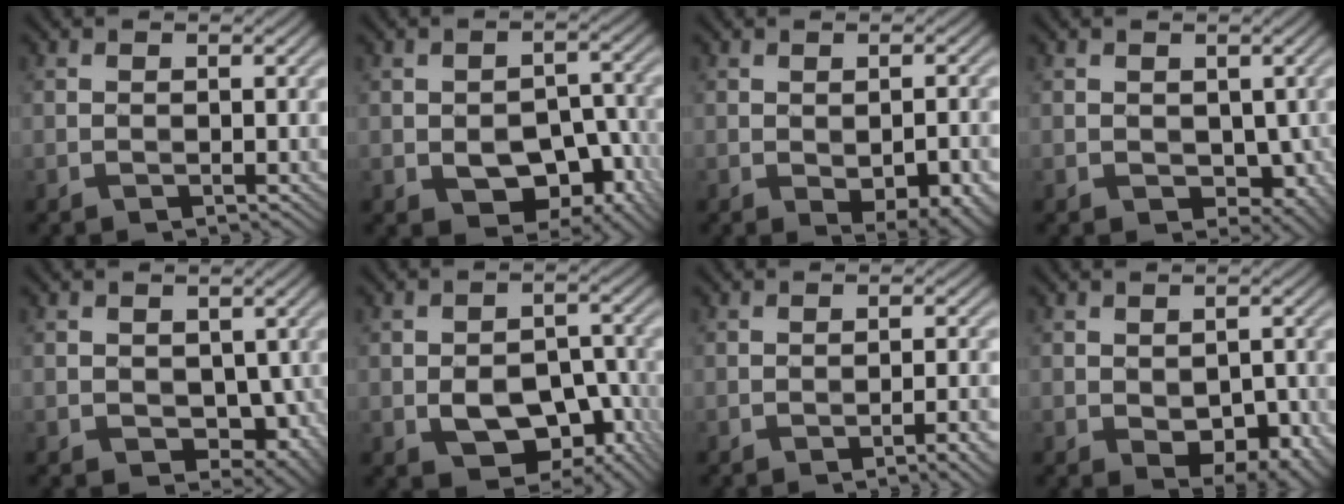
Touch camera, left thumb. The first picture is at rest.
{"total": 9.6, "force": [-3.6, 5.9, 6.6], "torque": [-0.103, -0.014, -0.047]}
{"total": 8.7, "force": [-3.6, 4.0, 6.9], "torque": [-0.091, -0.019, -0.030]}
{"total": 4.3, "force": [-0.2, 3.1, 3.0], "torque": [-0.052, -0.016, 0.001]}
{"total": 5.3, "force": [-0.5, 3.9, 3.6], "torque": [-0.059, -0.021, -0.002]}
{"total": 10.0, "force": [-3.8, 6.2, 6.9], "torque": [-0.115, -0.013, -0.054]}
{"total": 3.3, "force": [-1.6, 0.4, 2.9], "torque": [-0.043, 0.008, -0.025]}
{"total": 6.2, "force": [-2.0, 3.5, 4.8], "torque": [-0.072, -0.019, -0.018]}